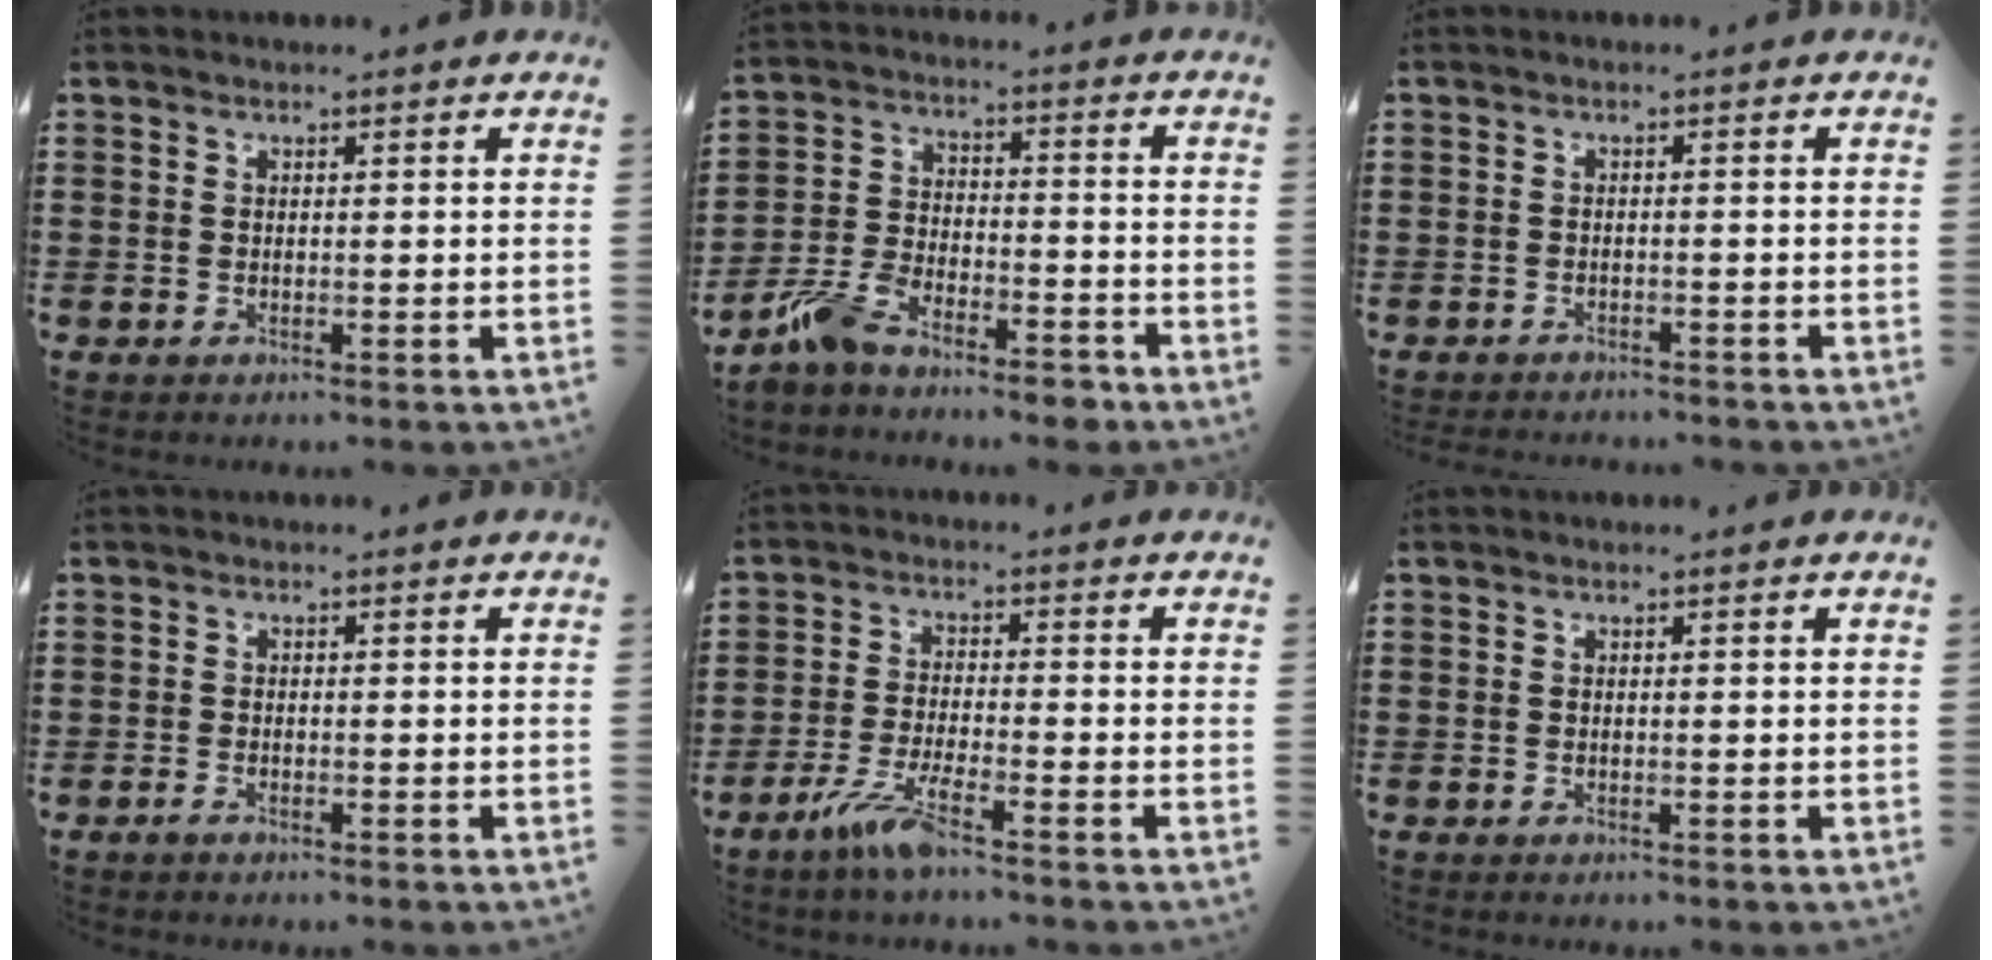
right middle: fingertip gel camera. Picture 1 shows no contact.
{"total": 7.6, "force": [-6.6, 1.7, 3.4], "torque": [-0.079, 0.008, -0.129]}
{"total": 1.4, "force": [-1.4, 0.1, 0.0], "torque": [-0.004, 0.002, -0.031]}
{"total": 0.7, "force": [-0.6, 0.0, 0.4], "torque": [-0.010, -0.004, -0.011]}
{"total": 5.6, "force": [-3.9, 0.2, 4.1], "torque": [-0.090, -0.015, -0.073]}
{"total": 0.0}